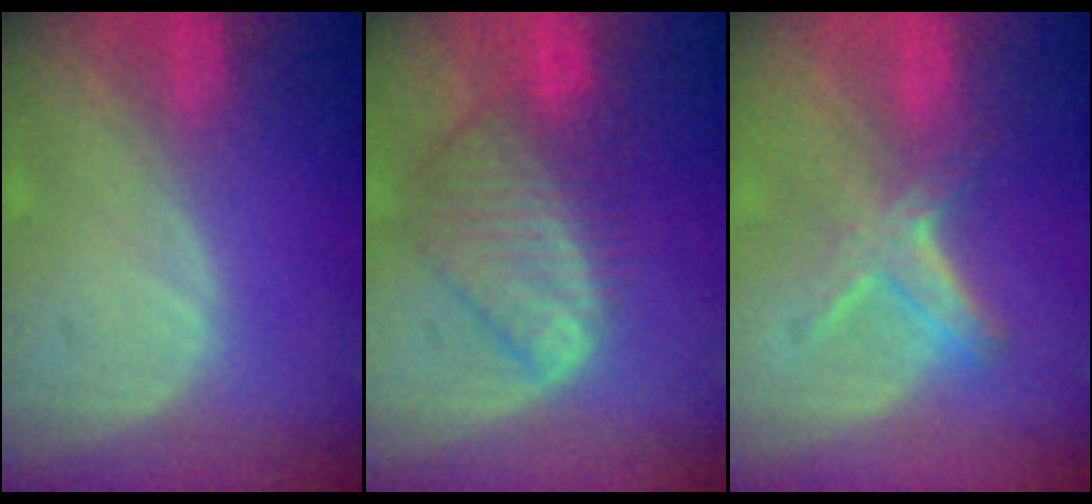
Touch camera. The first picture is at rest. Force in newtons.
{"total": 8.9, "press": 7.7, "slide": 4.4}
{"total": 4.9, "press": 4.8, "slide": 0.8}